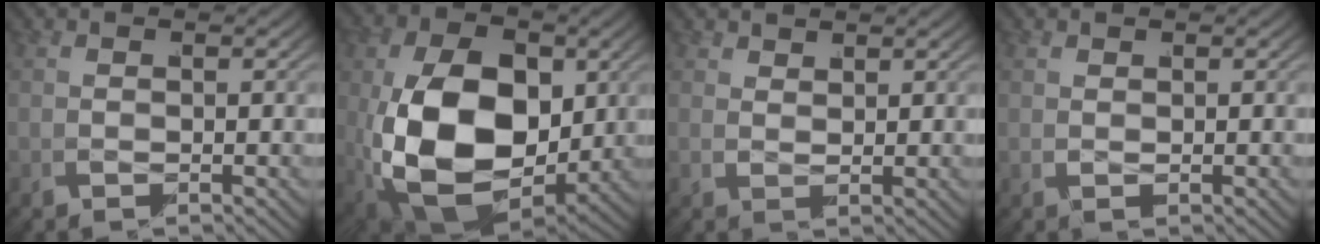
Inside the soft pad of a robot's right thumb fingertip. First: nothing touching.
{"total": 15.5, "force": [-2.0, 10.6, 11.1], "torque": [-0.259, -0.062, -0.003]}
{"total": 1.8, "force": [1.7, -0.3, -0.6], "torque": [0.024, 0.005, 0.031]}
{"total": 0.9, "force": [0.6, -0.3, -0.6], "torque": [0.018, 0.003, 0.014]}